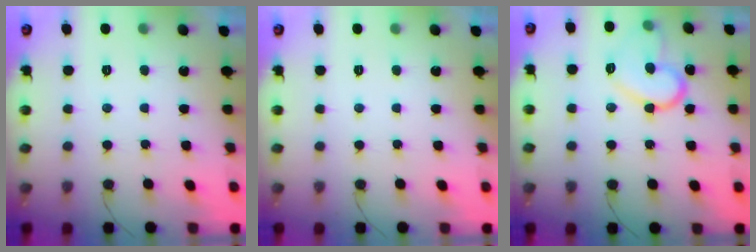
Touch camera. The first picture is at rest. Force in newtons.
{"total": 0.0}
{"total": 13.7, "press": 13.6, "slide": 1.4}